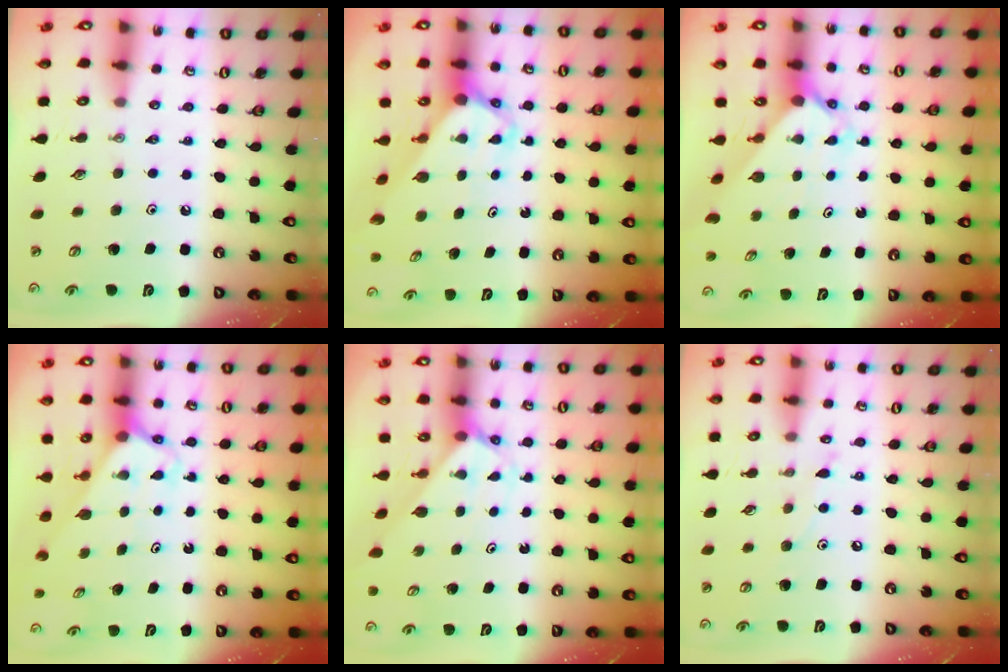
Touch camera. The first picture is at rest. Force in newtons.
{"total": 3.7, "press": 3.7, "slide": 0.2}
{"total": 2.4, "press": 2.3, "slide": 0.3}
{"total": 2.5, "press": 2.5, "slide": 0.2}
{"total": 2.1, "press": 2.1, "slide": 0.1}
{"total": 6.4, "press": 6.4, "slide": 0.3}